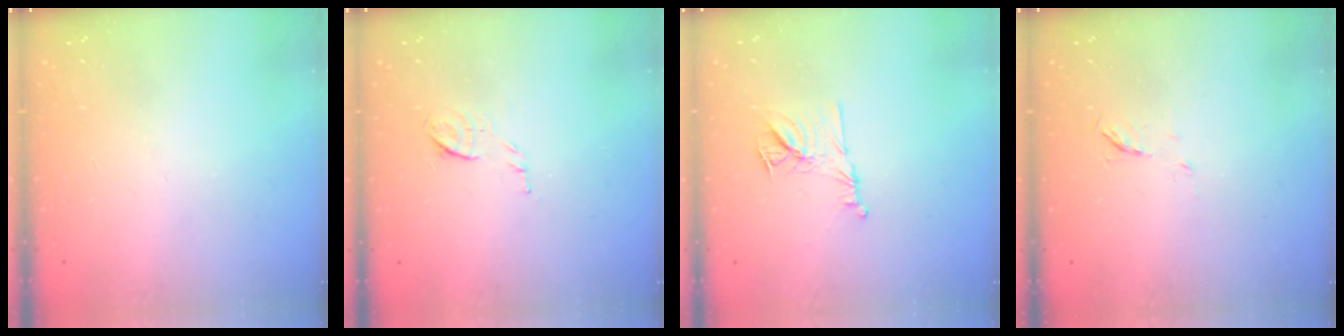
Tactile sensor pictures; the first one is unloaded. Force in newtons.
{"total": 6.5, "press": 6.4, "slide": 1.1}
{"total": 9.6, "press": 9.6, "slide": 0.9}
{"total": 4.0, "press": 4.0, "slide": 0.6}